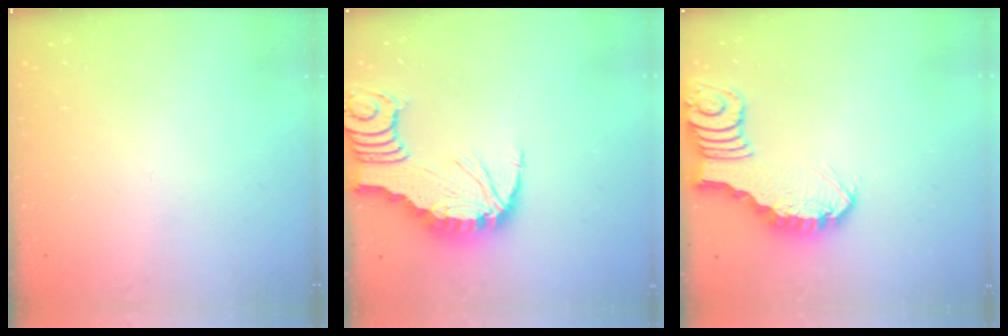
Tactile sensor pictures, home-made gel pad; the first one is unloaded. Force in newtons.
{"total": 3.3, "press": 3.3, "slide": 0.4}
{"total": 2.8, "press": 2.8, "slide": 0.4}